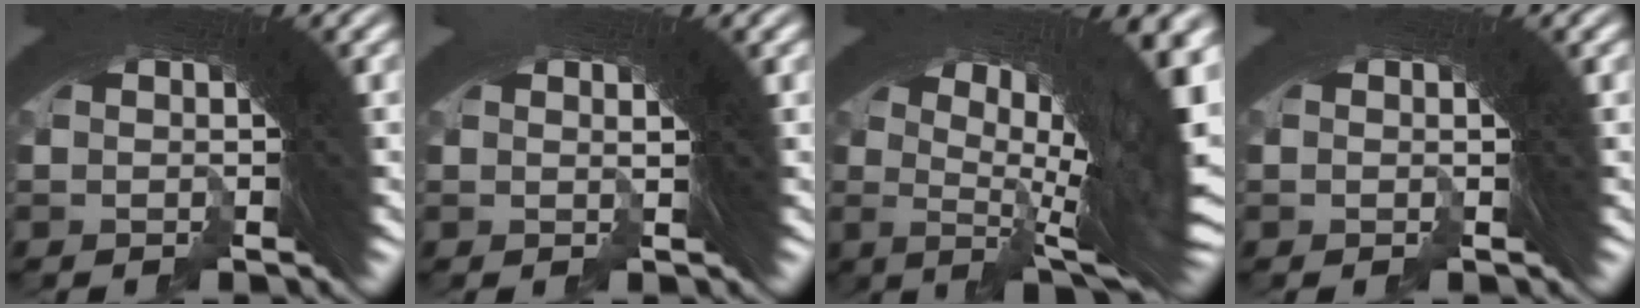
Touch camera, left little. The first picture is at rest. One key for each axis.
{"total": 1.4, "fx": -1.1, "fy": 0.7, "fz": 0.3, "tx": -0.018, "ty": -0.019, "tz": -0.014}
{"total": 14.6, "fx": 0.1, "fy": 7.6, "fz": 12.4, "tx": -0.155, "ty": 0.016, "tz": -0.008}
{"total": 0.0}